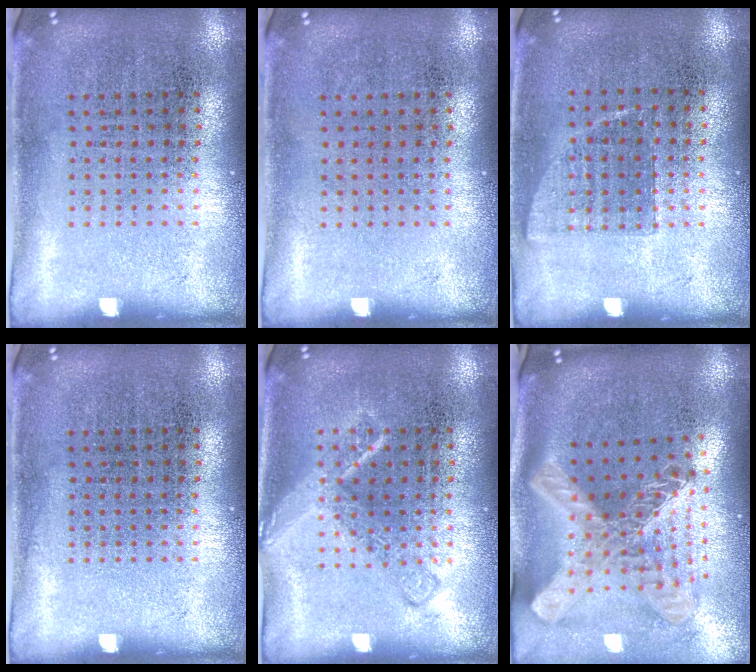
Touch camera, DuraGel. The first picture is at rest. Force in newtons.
{"total": 0.0}
{"total": 0.7, "press": 0.7, "slide": 0.2}
{"total": 0.0}
{"total": 2.0, "press": 2.0, "slide": 0.4}
{"total": 3.0, "press": 2.1, "slide": 2.1}